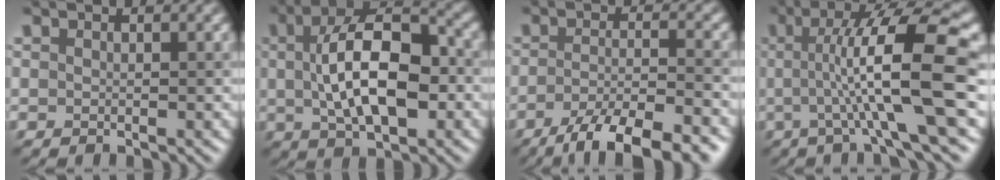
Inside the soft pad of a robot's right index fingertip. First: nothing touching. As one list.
[{"total": 9.3, "force": [0.4, 4.6, 8.1], "torque": [-0.144, 0.013, 0.002]}, {"total": 8.4, "force": [-5.4, 2.2, 6.1], "torque": [-0.092, -0.002, -0.092]}, {"total": 10.5, "force": [0.0, 1.8, 10.3], "torque": [-0.135, 0.012, -0.006]}]